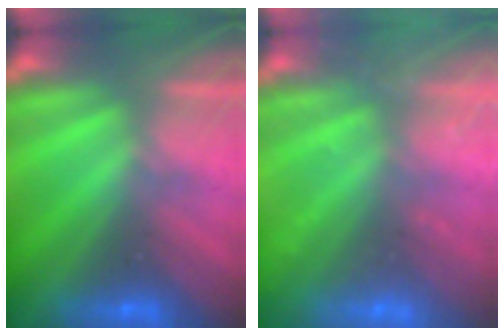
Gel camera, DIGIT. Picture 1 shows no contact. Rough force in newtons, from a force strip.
{"total": 2.4}